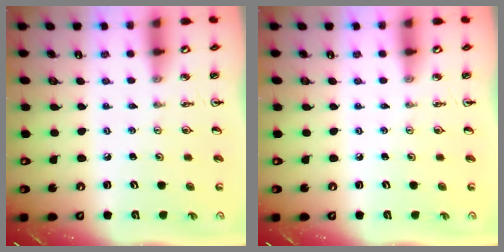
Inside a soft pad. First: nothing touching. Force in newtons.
{"total": 0.0}